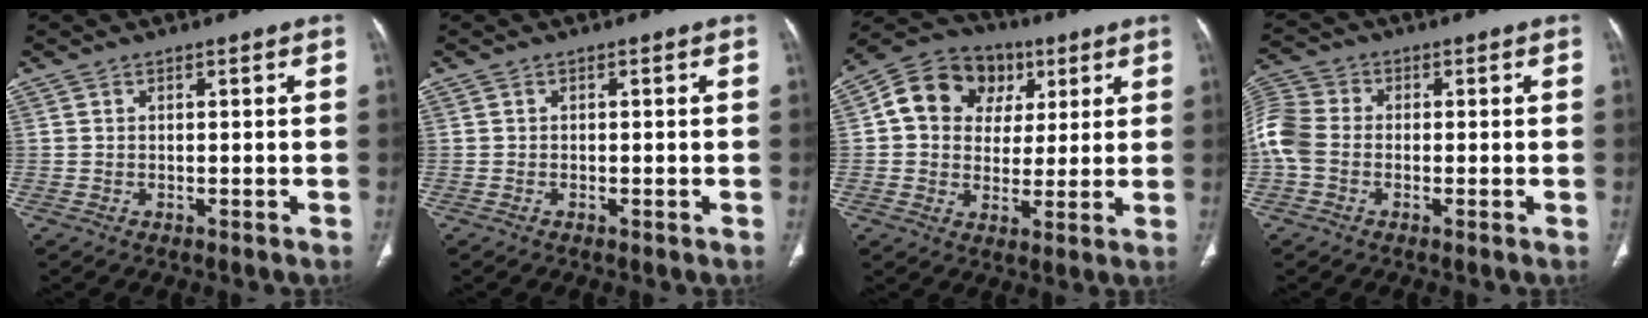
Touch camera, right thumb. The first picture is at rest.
{"total": 0.0}
{"total": 13.9, "force": [3.9, 11.8, 6.4], "torque": [-0.076, 0.012, 0.058]}
{"total": 8.9, "force": [-1.2, 6.8, 5.6], "torque": [-0.136, 0.023, -0.031]}